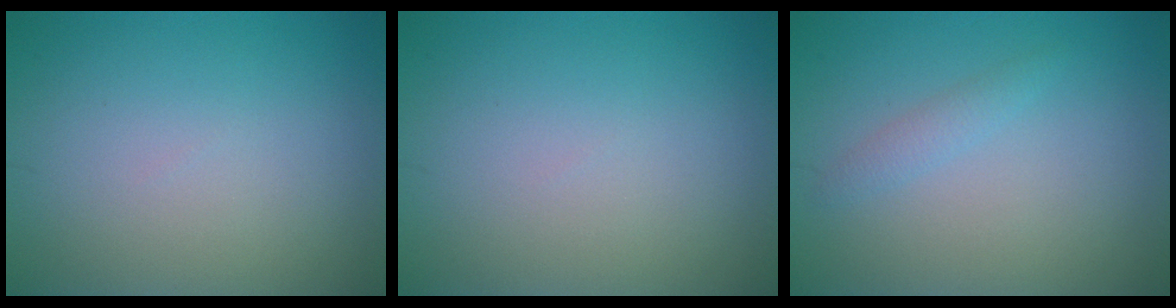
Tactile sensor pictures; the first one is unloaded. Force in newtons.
{"total": 0.0}
{"total": 1.1, "press": 1.1, "slide": 0.1}